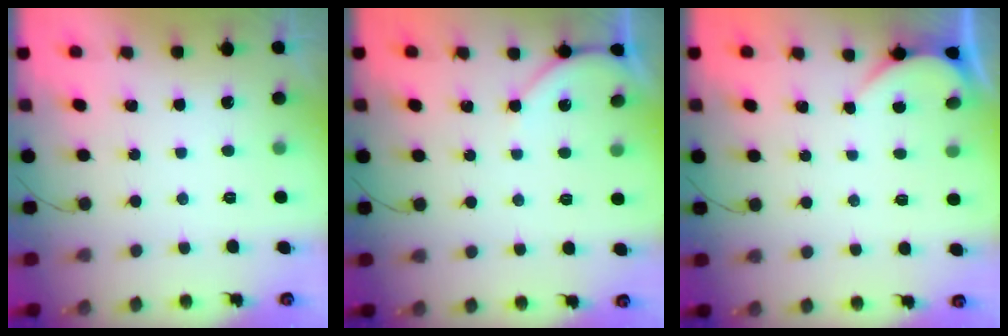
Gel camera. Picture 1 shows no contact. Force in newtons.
{"total": 4.6, "press": 4.6, "slide": 0.7}
{"total": 2.7, "press": 2.7, "slide": 0.3}